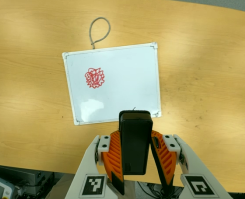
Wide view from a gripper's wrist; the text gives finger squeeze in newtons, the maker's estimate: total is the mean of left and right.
{"total": 5.3, "left": 4.7, "right": 5.9}